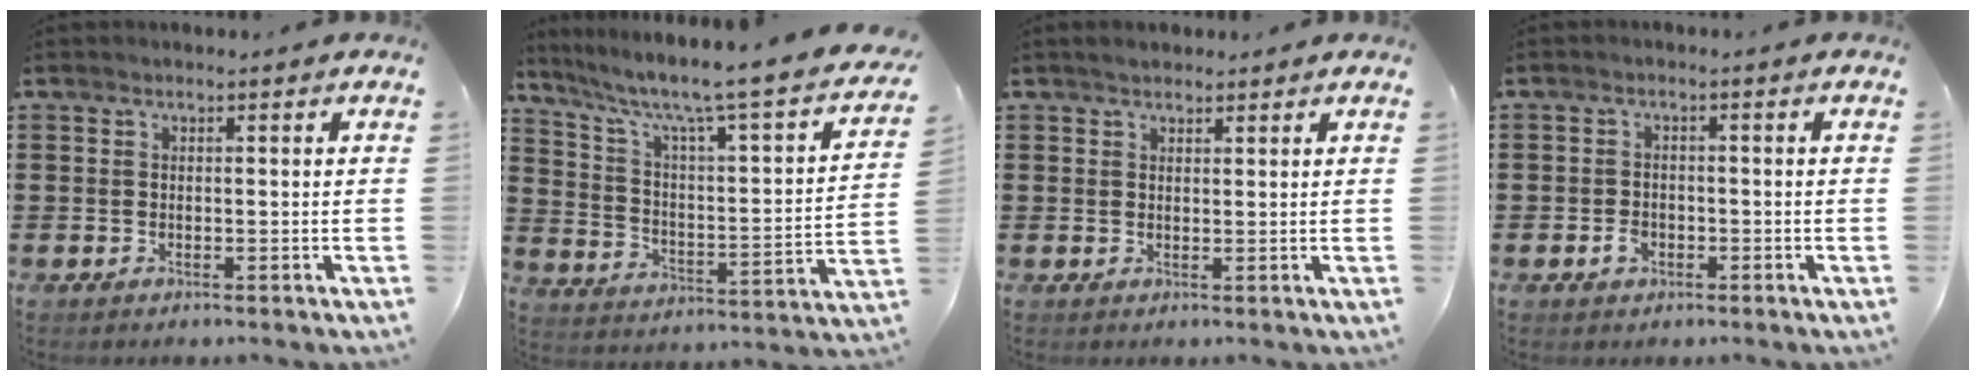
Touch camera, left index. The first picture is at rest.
{"total": 5.3, "force": [3.8, 0.4, 3.7], "torque": [-0.090, -0.043, 0.052]}
{"total": 1.6, "force": [1.4, 0.6, 0.3], "torque": [-0.009, 0.005, 0.026]}
{"total": 2.0, "force": [-0.9, 1.5, 1.1], "torque": [-0.023, 0.001, -0.018]}